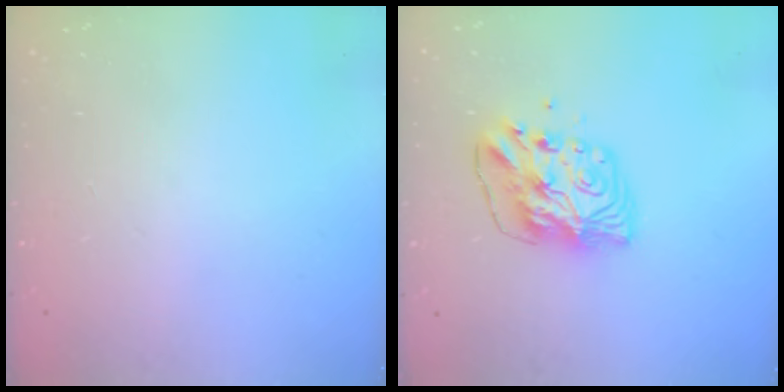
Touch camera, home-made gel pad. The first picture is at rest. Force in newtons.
{"total": 8.5, "press": 8.4, "slide": 1.3}